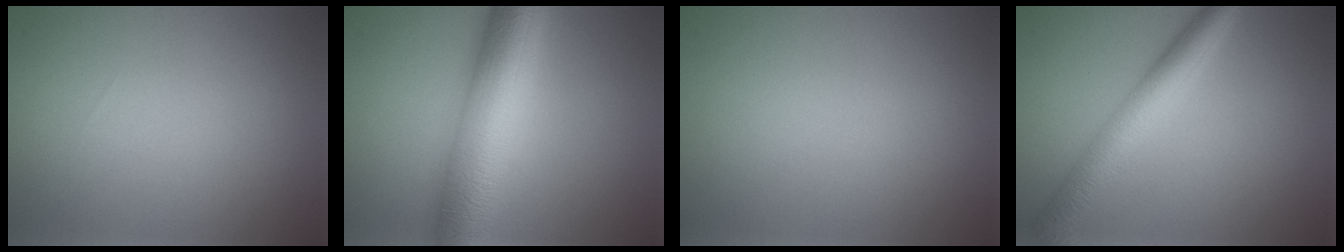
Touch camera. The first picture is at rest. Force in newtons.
{"total": 10.6, "press": 10.6, "slide": 0.1}
{"total": 0.0}
{"total": 5.2, "press": 5.2, "slide": 0.1}